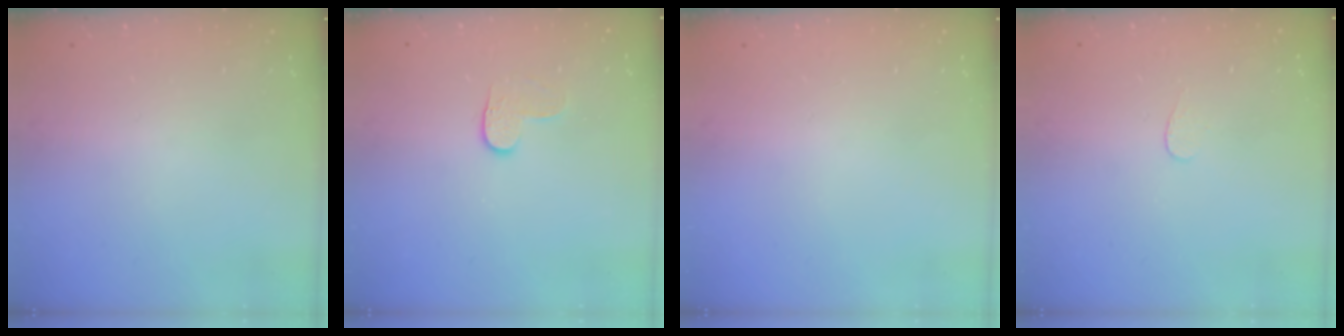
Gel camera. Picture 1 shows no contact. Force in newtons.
{"total": 3.7, "press": 3.7, "slide": 0.2}
{"total": 0.0}
{"total": 3.3, "press": 3.3, "slide": 0.3}